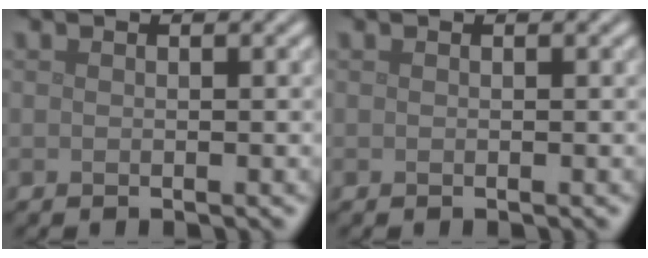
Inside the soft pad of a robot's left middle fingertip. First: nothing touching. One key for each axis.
{"total": 0.0}